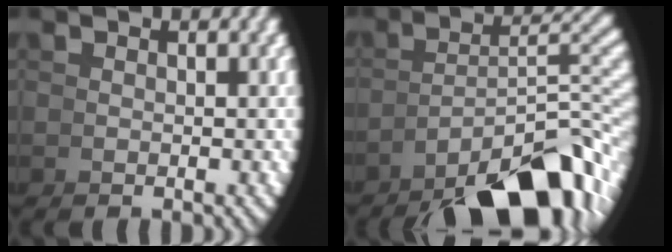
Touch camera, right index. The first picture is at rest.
{"total": 12.7, "force": [-5.4, 5.9, 9.9], "torque": [-0.136, -0.034, -0.063]}